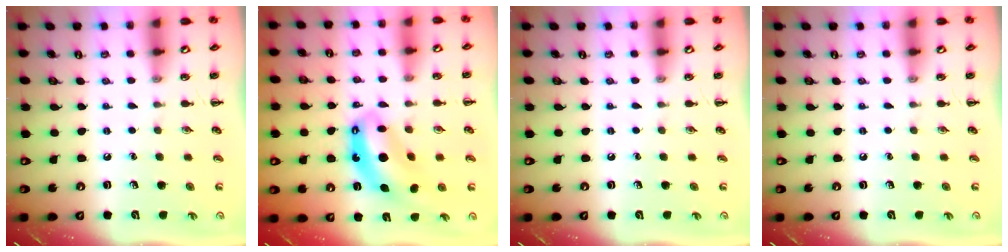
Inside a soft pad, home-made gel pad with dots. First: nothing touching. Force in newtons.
{"total": 10.6, "press": 10.2, "slide": 2.9}
{"total": 0.0}
{"total": 0.0}